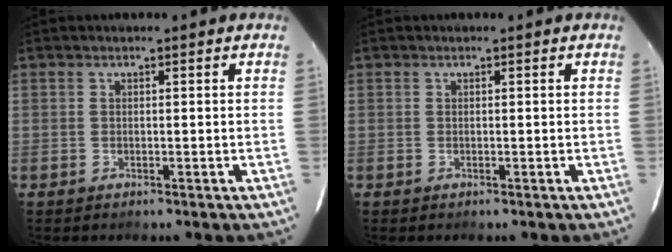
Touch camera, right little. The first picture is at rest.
{"total": 0.0}